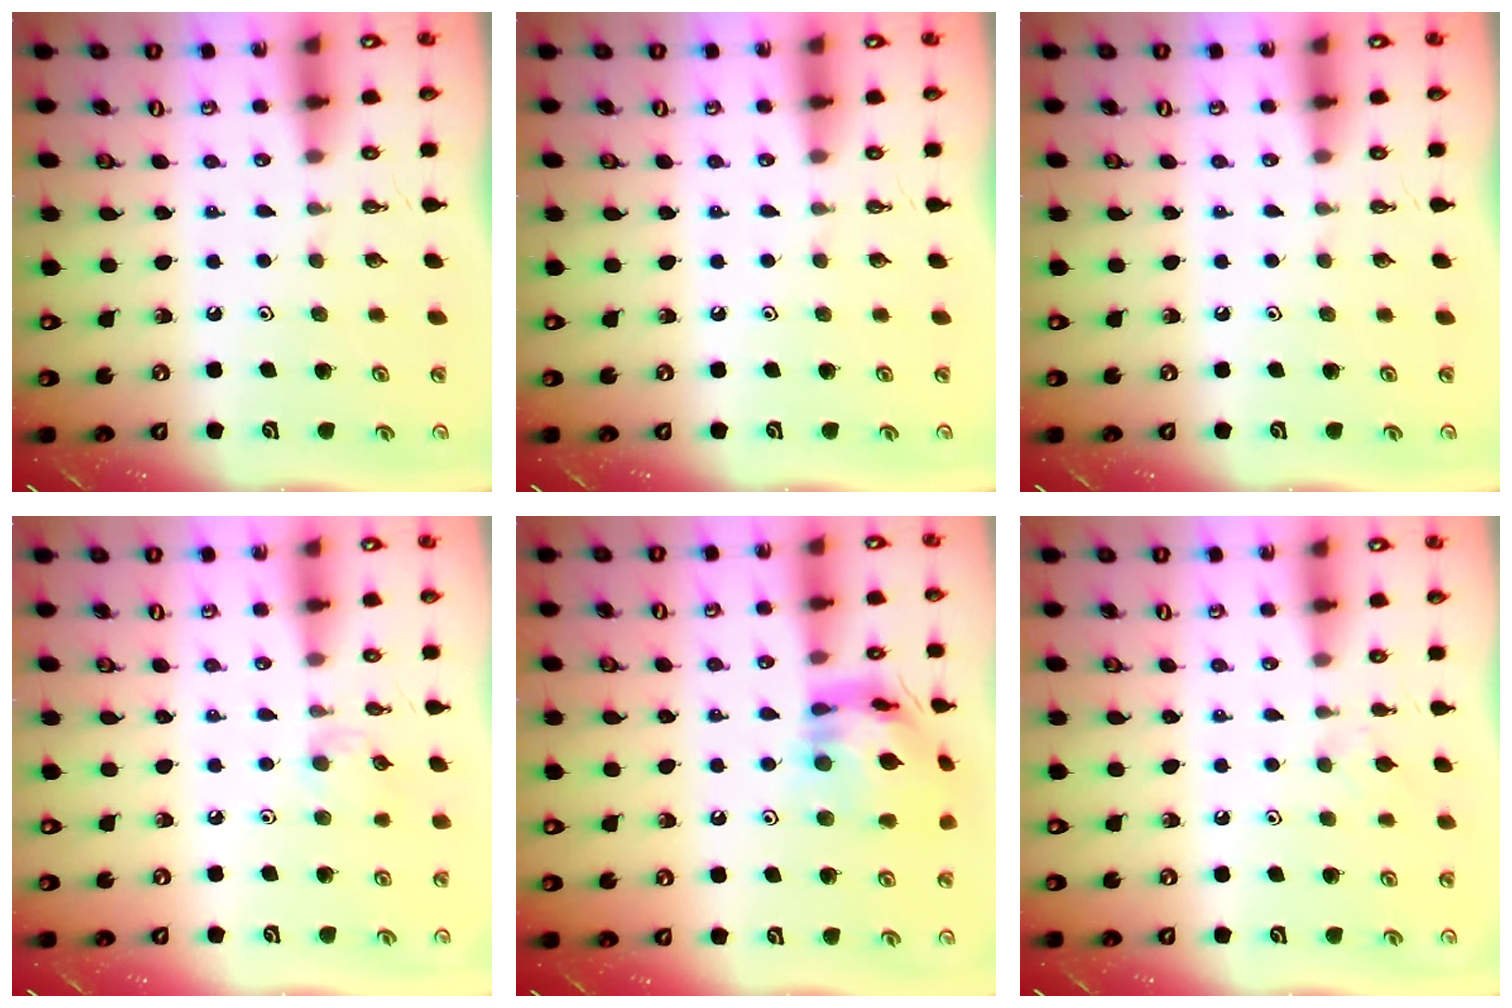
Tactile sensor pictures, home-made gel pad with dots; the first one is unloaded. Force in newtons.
{"total": 0.0}
{"total": 0.0}
{"total": 6.6, "press": 6.5, "slide": 0.7}
{"total": 15.8, "press": 15.7, "slide": 1.5}
{"total": 2.5, "press": 2.4, "slide": 0.6}